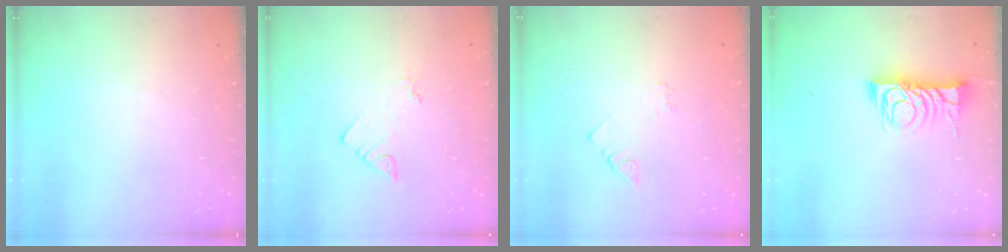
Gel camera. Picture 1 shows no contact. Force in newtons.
{"total": 3.1, "press": 3.0, "slide": 0.4}
{"total": 3.2, "press": 3.2, "slide": 0.4}
{"total": 10.8, "press": 10.8, "slide": 0.8}